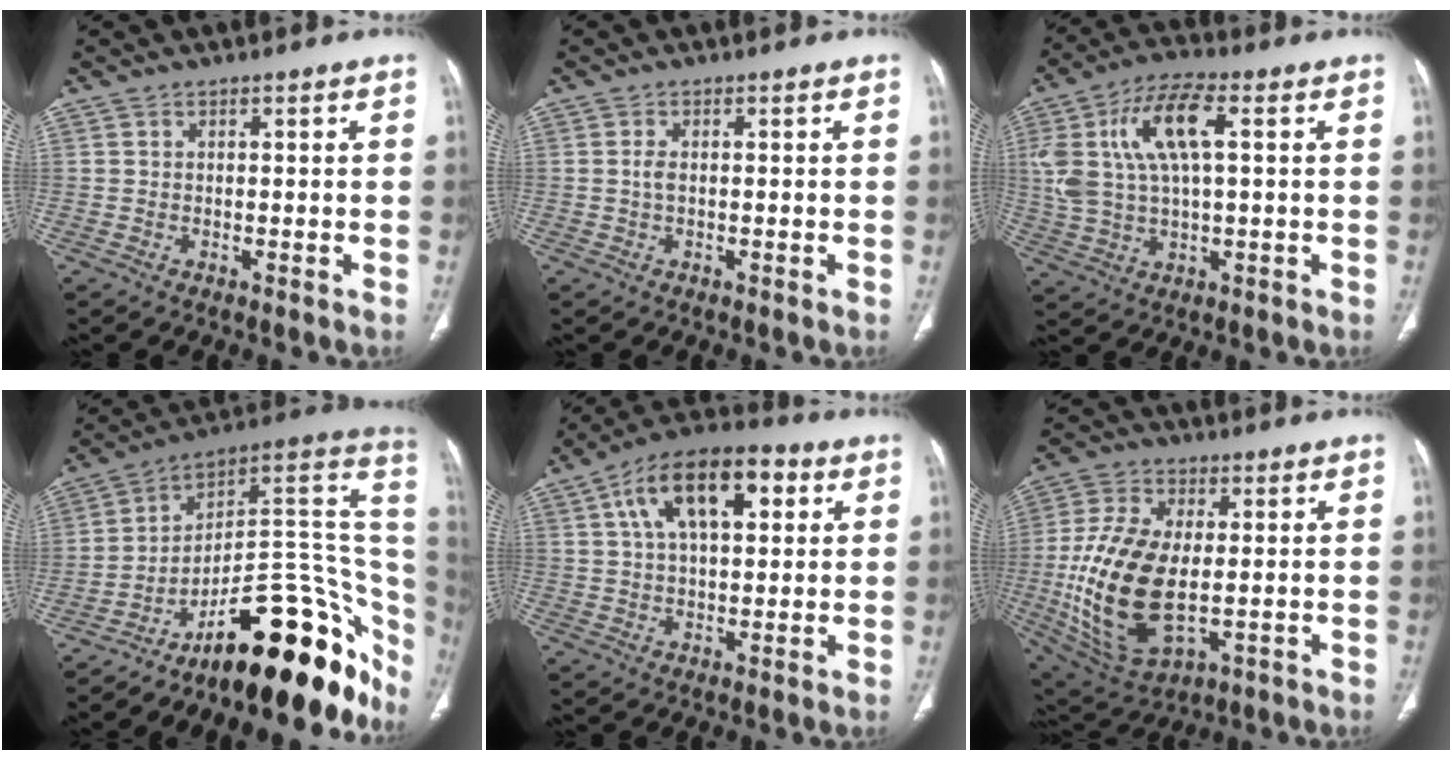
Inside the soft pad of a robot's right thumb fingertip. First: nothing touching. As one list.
[{"total": 1.2, "force": [-0.1, 0.5, 1.1], "torque": [-0.025, -0.001, -0.001]}, {"total": 14.6, "force": [3.6, 6.2, 12.7], "torque": [-0.267, 0.021, 0.070]}, {"total": 28.4, "force": [-15.1, 10.9, 21.4], "torque": [-0.152, 0.118, -0.215]}, {"total": 15.8, "force": [5.4, 7.9, 12.6], "torque": [-0.191, 0.018, 0.081]}, {"total": 19.5, "force": [-1.5, 10.7, 16.3], "torque": [-0.332, -0.010, -0.012]}]